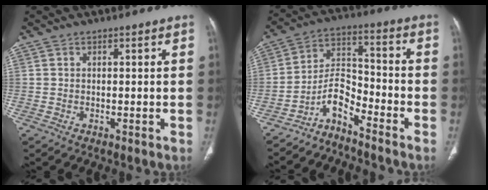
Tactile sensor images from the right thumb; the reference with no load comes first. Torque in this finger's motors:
{"motor_torque": [-0.16, 0.36, 0.16, -0.11, 0.01]}